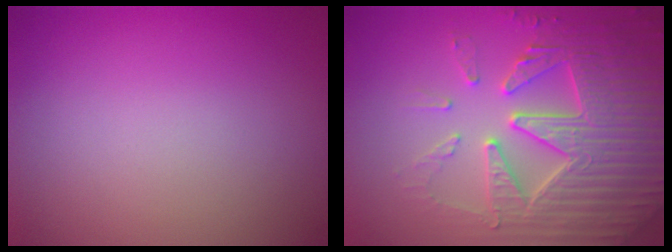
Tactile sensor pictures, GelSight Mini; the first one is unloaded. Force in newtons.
{"total": 7.7, "press": 7.5, "slide": 1.6}